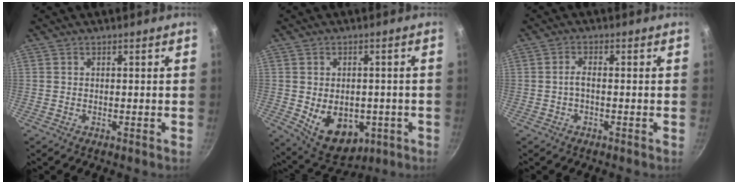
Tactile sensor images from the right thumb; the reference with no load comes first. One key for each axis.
{"total": 12.1, "fx": -2.6, "fy": 8.5, "fz": 8.2, "tx": -0.091, "ty": -0.008, "tz": -0.014}
{"total": 2.0, "fx": -0.5, "fy": 0.7, "fz": 1.8, "tx": -0.043, "ty": 0.012, "tz": -0.013}